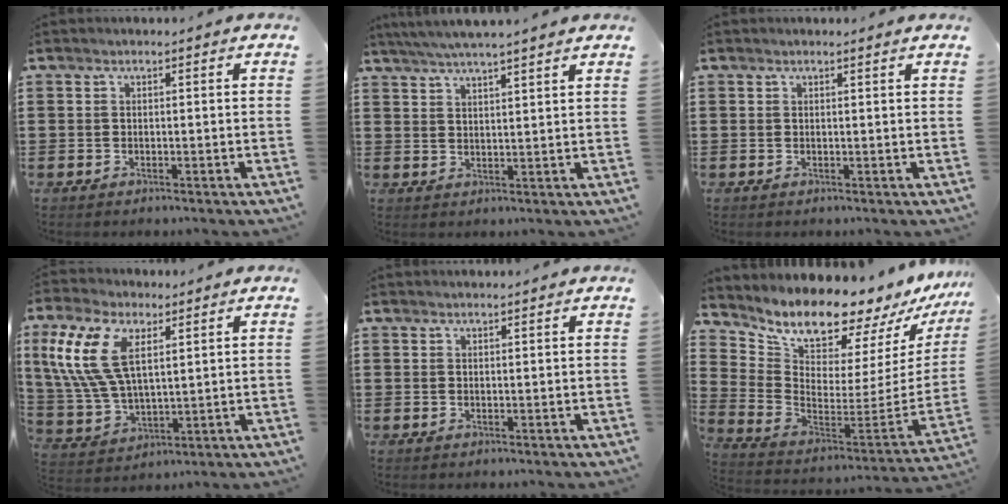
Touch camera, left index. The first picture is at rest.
{"total": 3.9, "force": [3.6, -0.5, 1.4], "torque": [-0.038, -0.013, 0.064]}
{"total": 0.5, "force": [0.5, -0.1, 0.3], "torque": [-0.006, -0.003, 0.009]}
{"total": 12.2, "force": [4.8, 6.2, 9.4], "torque": [-0.232, 0.003, 0.082]}
{"total": 0.8, "force": [0.8, -0.1, 0.0], "torque": [-0.002, -0.003, 0.016]}
{"total": 10.2, "force": [9.8, 1.5, 2.3], "torque": [-0.081, -0.094, 0.166]}